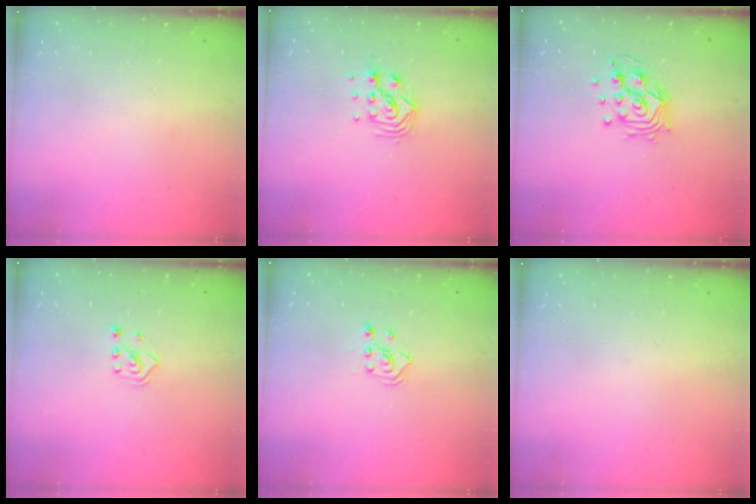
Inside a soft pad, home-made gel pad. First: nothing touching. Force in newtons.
{"total": 8.8, "press": 8.8, "slide": 0.6}
{"total": 11.5, "press": 11.4, "slide": 1.0}
{"total": 2.0, "press": 1.8, "slide": 0.9}
{"total": 2.5, "press": 2.3, "slide": 1.0}
{"total": 0.0}